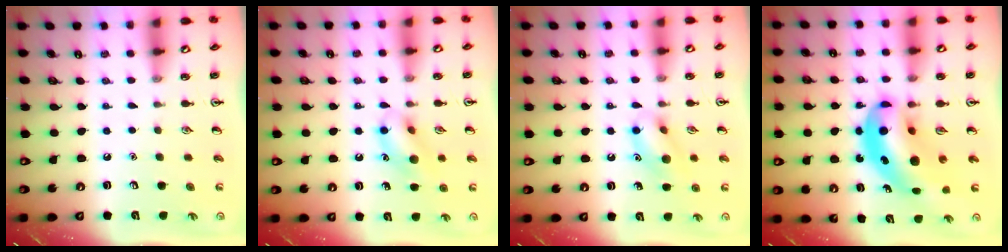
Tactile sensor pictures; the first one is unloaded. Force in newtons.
{"total": 11.8, "press": 11.7, "slide": 1.3}
{"total": 11.7, "press": 11.6, "slide": 0.7}
{"total": 13.6, "press": 12.9, "slide": 4.2}